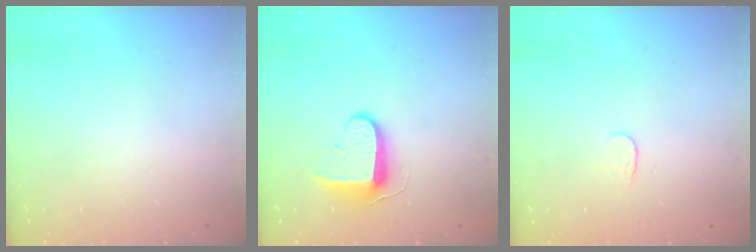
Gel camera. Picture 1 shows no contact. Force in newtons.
{"total": 8.9, "press": 8.8, "slide": 1.1}
{"total": 3.8, "press": 3.7, "slide": 0.4}